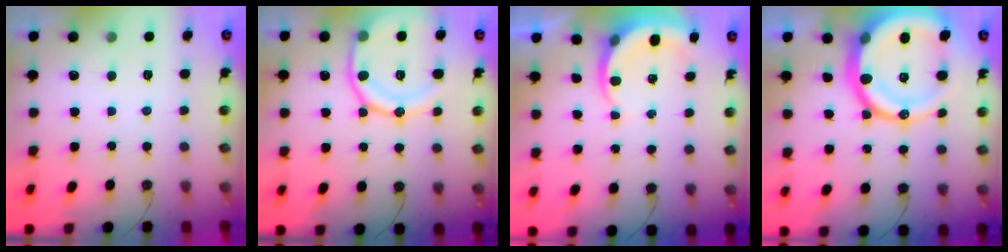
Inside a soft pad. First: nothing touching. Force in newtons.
{"total": 16.3, "press": 16.2, "slide": 1.7}
{"total": 5.3, "press": 5.3, "slide": 0.4}
{"total": 25.7, "press": 25.5, "slide": 3.3}